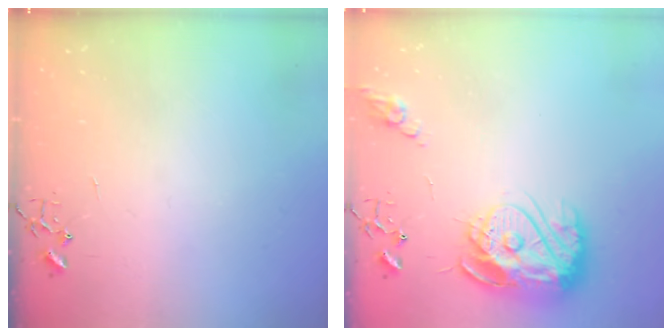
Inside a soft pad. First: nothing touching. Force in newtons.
{"total": 17.3, "press": 17.2, "slide": 1.8}